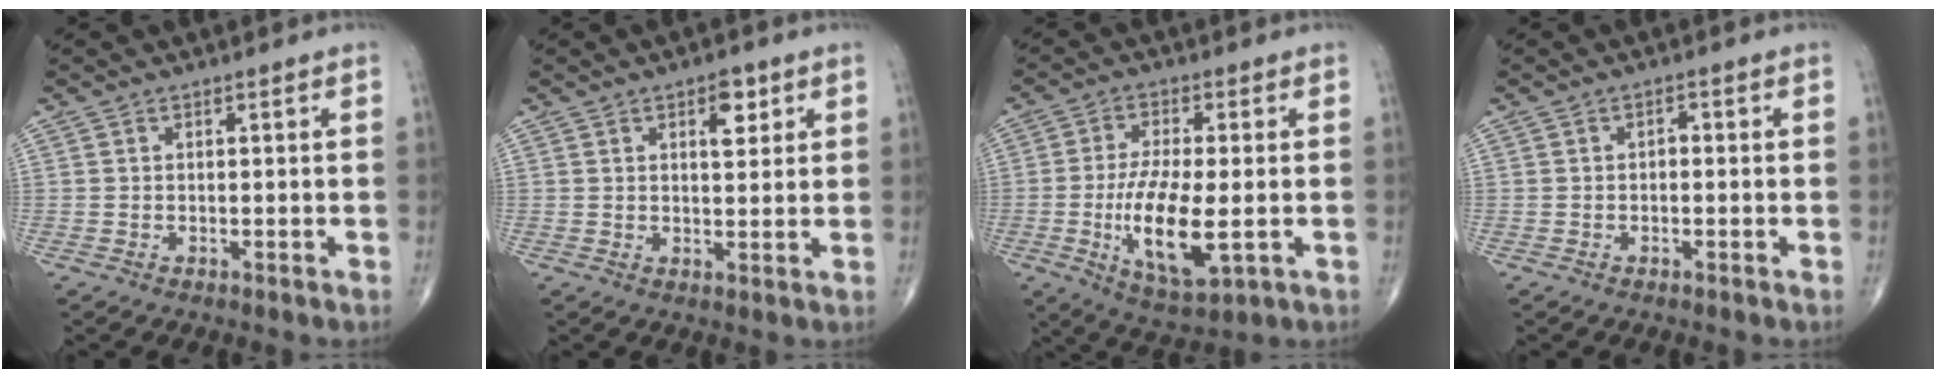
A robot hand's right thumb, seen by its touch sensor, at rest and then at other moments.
{"total": 4.7, "force": [2.2, 2.1, 3.5], "torque": [-0.036, -0.010, 0.031]}
{"total": 13.1, "force": [-2.4, 4.5, 12.0], "torque": [-0.222, -0.014, -0.035]}
{"total": 1.1, "force": [-0.1, 0.7, 0.9], "torque": [-0.010, 0.005, -0.005]}